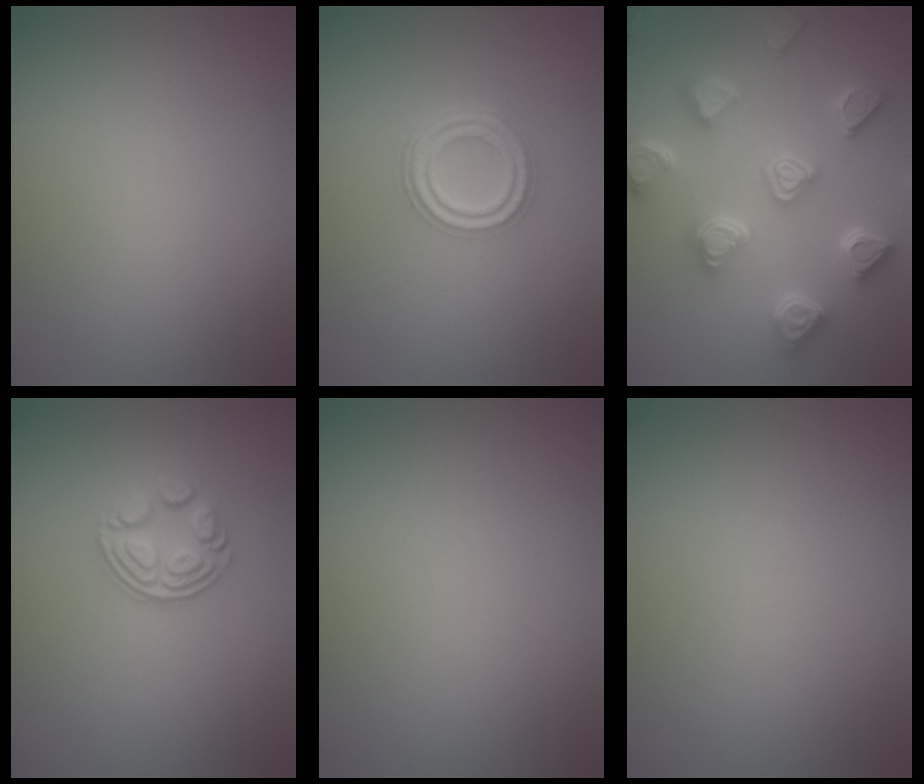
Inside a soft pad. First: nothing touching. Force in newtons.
{"total": 3.8, "press": 3.0, "slide": 2.4}
{"total": 6.5, "press": 6.0, "slide": 2.4}
{"total": 3.6, "press": 2.4, "slide": 2.6}
{"total": 0.0}
{"total": 0.0}